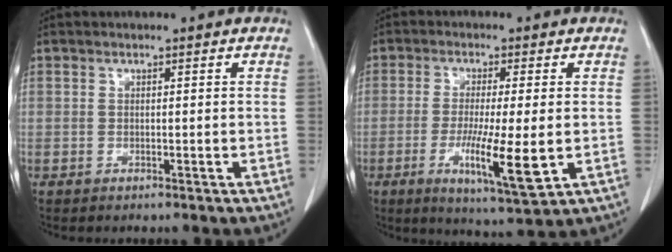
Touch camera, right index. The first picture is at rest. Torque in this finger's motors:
{"motor_torque": [0.32, 0.07, 0.29, 0.08]}